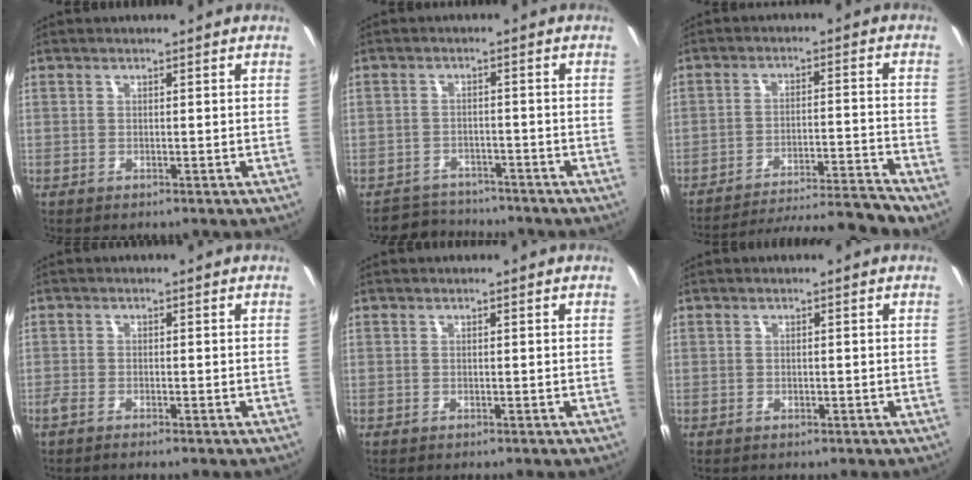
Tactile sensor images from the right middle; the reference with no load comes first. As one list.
[{"total": 5.1, "force": [-4.4, 2.4, -0.3], "torque": [-0.011, 0.013, -0.075]}, {"total": 15.2, "force": [-14.3, -1.2, 5.0], "torque": [-0.086, -0.004, -0.218]}, {"total": 1.9, "force": [-1.5, 0.3, 1.1], "torque": [-0.028, -0.005, -0.032]}, {"total": 0.0}, {"total": 0.5, "force": [-0.3, 0.4, 0.0], "torque": [0.001, -0.002, -0.006]}]